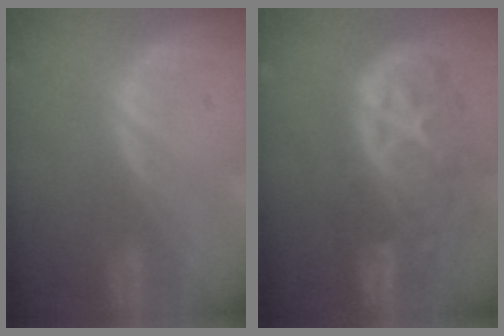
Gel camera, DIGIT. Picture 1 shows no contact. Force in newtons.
{"total": 11.1, "press": 9.8, "slide": 5.4}